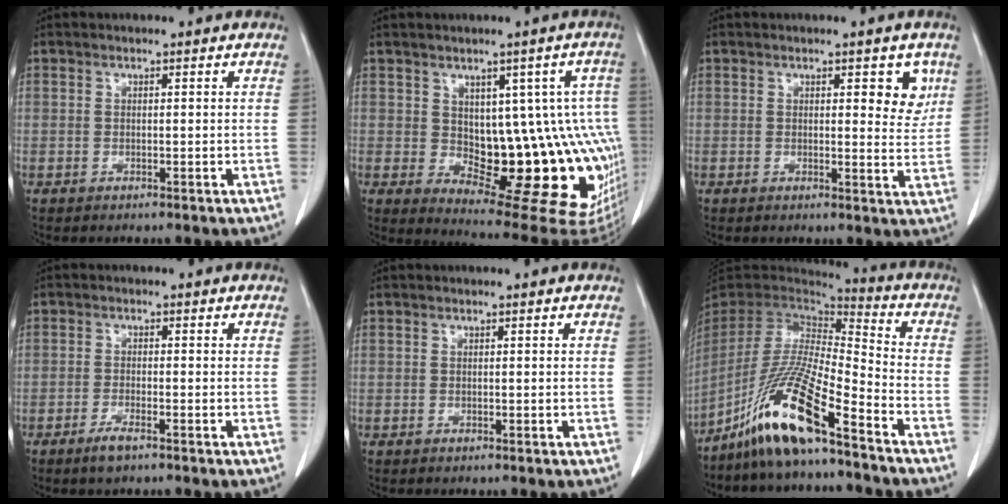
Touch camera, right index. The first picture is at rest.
{"total": 17.4, "force": [-1.1, 7.3, 15.8], "torque": [-0.127, 0.019, 0.011]}
{"total": 4.5, "force": [2.0, 1.7, 3.7], "torque": [-0.035, -0.008, 0.020]}
{"total": 2.7, "force": [-1.9, 0.4, 1.9], "torque": [-0.040, -0.003, -0.036]}
{"total": 0.0}
{"total": 15.8, "force": [-10.4, 1.0, 11.9], "torque": [-0.241, -0.027, -0.201]}